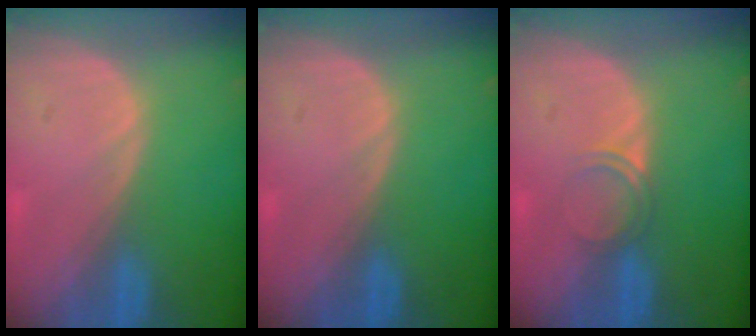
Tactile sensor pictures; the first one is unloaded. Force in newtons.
{"total": 0.0}
{"total": 2.1, "press": 1.8, "slide": 1.1}